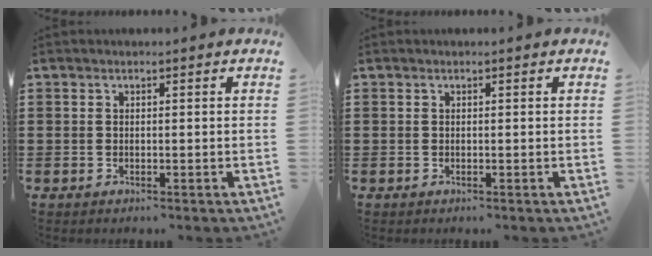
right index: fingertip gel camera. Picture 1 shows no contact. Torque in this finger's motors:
{"motor_torque": [-0.10, 0.09, 0.00, -0.01]}